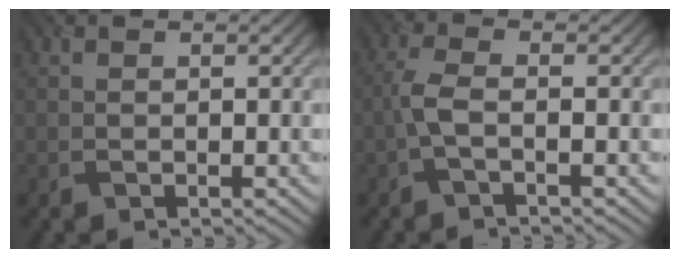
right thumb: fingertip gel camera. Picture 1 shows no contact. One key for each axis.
{"total": 2.7, "fx": -1.0, "fy": 0.7, "fz": 2.5, "tx": -0.060, "ty": 0.003, "tz": -0.027}